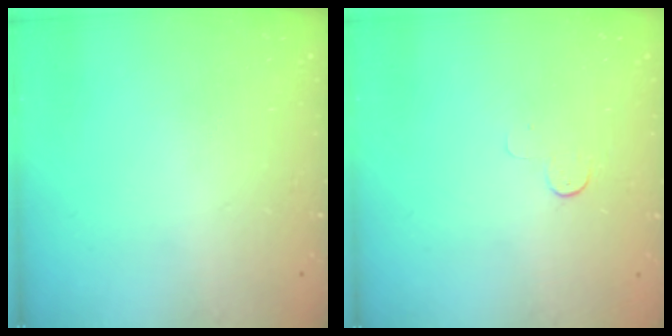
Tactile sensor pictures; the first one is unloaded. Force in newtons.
{"total": 3.9, "press": 3.8, "slide": 0.4}